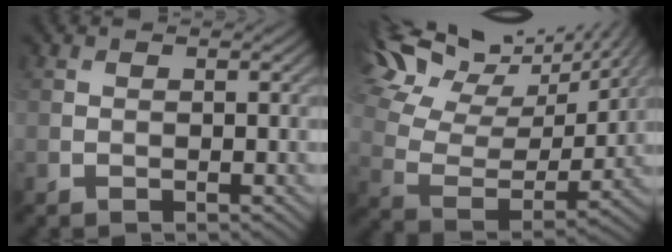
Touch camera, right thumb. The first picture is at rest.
{"total": 15.8, "force": [12.3, 5.8, 8.0], "torque": [-0.198, 0.026, 0.179]}